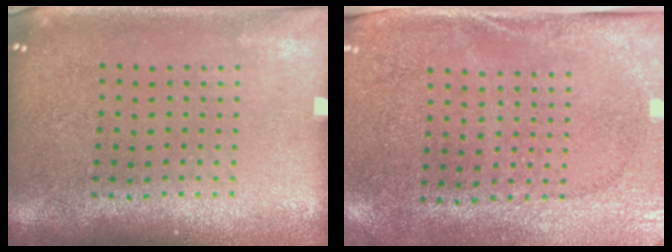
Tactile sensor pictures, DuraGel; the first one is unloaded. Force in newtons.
{"total": 2.7, "press": 2.1, "slide": 1.6}